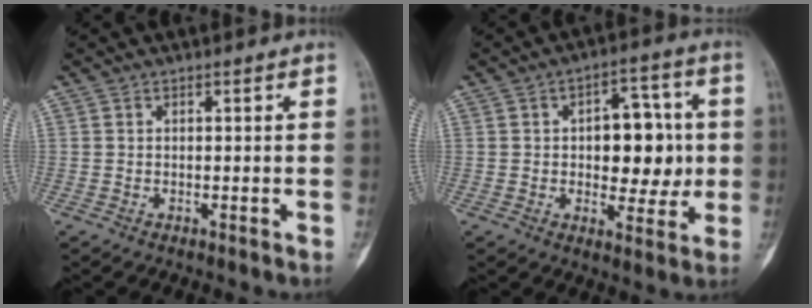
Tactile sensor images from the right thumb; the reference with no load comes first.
{"total": 12.9, "force": [0.5, 7.7, 10.3], "torque": [-0.091, 0.015, 0.010]}